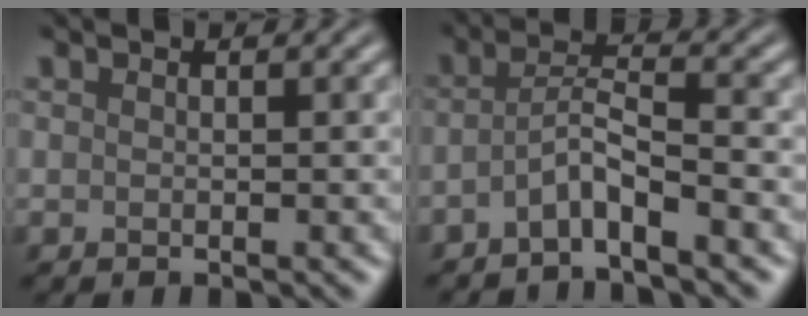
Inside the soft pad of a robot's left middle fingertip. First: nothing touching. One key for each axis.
{"total": 3.1, "fx": -2.0, "fy": 0.3, "fz": 2.4, "tx": -0.046, "ty": 0.008, "tz": -0.049}